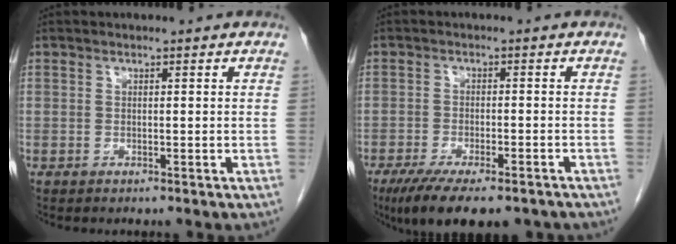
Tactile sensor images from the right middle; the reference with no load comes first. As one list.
[{"total": 13.3, "force": [-10.0, 3.9, 7.9], "torque": [-0.122, -0.014, -0.147]}]